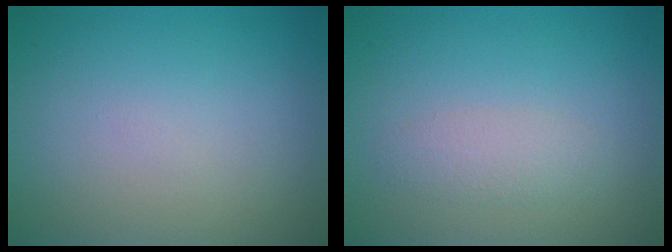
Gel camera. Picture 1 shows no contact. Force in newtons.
{"total": 1.7, "press": 1.7, "slide": 0.1}